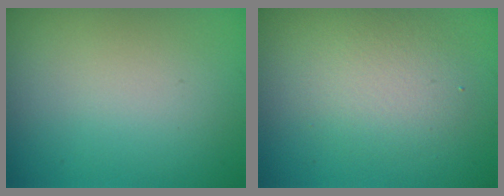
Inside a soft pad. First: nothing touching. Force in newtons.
{"total": 3.3, "press": 3.3, "slide": 0.1}